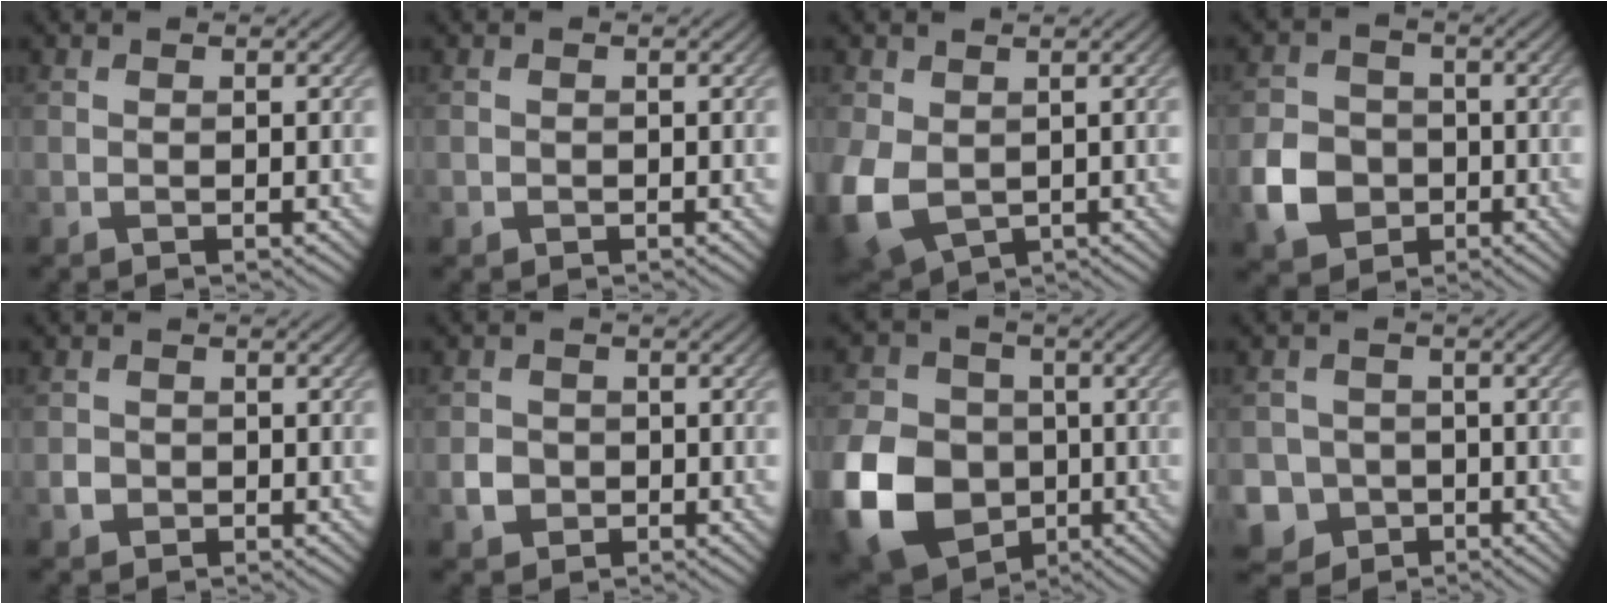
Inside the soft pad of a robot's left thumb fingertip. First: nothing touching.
{"total": 0.7, "force": [-0.3, 0.6, 0.0], "torque": [0.001, -0.006, -0.007]}
{"total": 8.7, "force": [-0.7, 6.2, 6.0], "torque": [-0.182, -0.027, -0.007]}
{"total": 6.6, "force": [-2.2, 5.5, 2.9], "torque": [-0.070, -0.008, -0.052]}
{"total": 1.6, "force": [-0.6, 1.4, 0.4], "torque": [-0.005, -0.004, -0.014]}
{"total": 2.5, "force": [-0.7, 2.2, 0.8], "torque": [-0.015, -0.004, -0.016]}
{"total": 15.6, "force": [-4.6, 12.3, 8.4], "torque": [-0.238, -0.038, -0.087]}
{"total": 6.8, "force": [-3.0, 5.9, 1.4], "torque": [-0.042, -0.020, -0.076]}